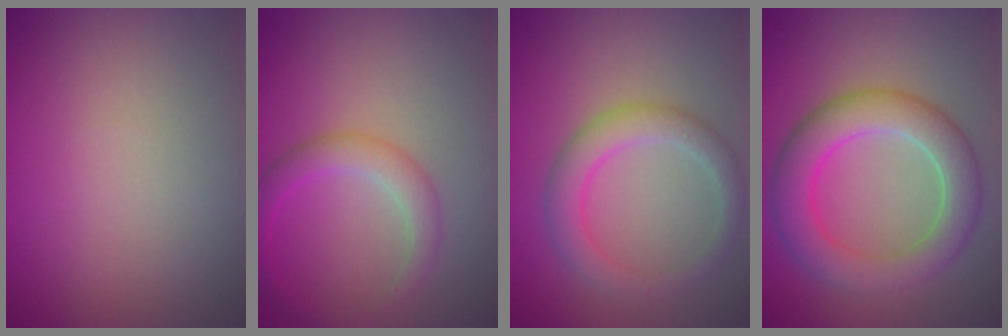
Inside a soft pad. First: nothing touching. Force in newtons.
{"total": 2.6, "press": 2.6, "slide": 0.1}
{"total": 3.4, "press": 3.4, "slide": 0.1}
{"total": 5.7, "press": 5.7, "slide": 0.1}